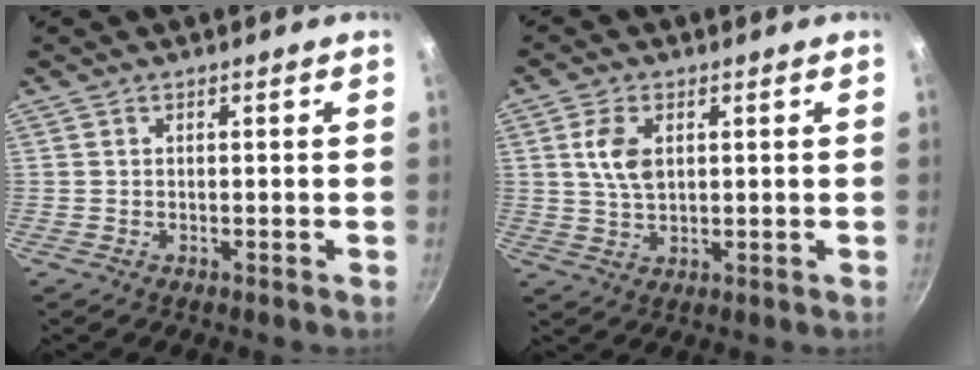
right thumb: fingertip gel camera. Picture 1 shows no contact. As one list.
[{"total": 6.1, "force": [1.6, 3.6, 4.7], "torque": [-0.085, -0.003, 0.031]}]